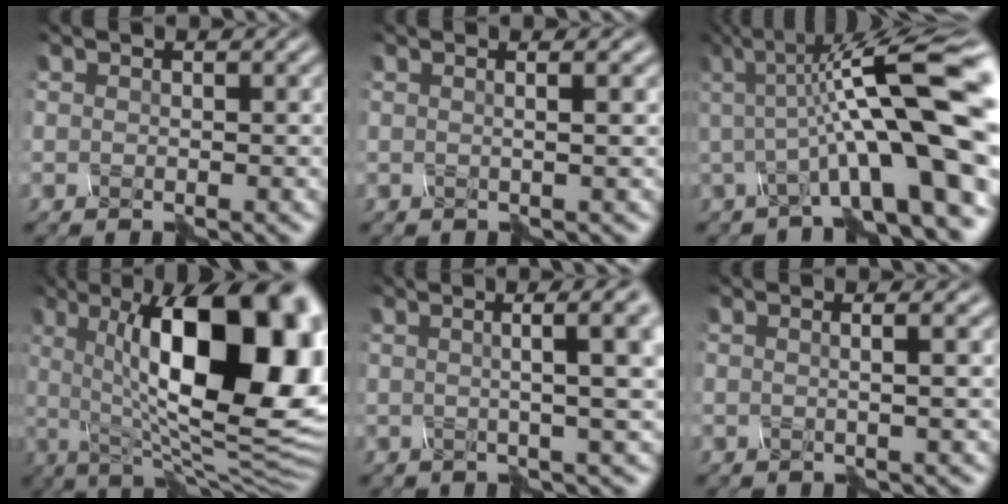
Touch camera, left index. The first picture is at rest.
{"total": 3.2, "force": [1.0, 1.3, 2.8], "torque": [-0.028, 0.035, -0.009]}
{"total": 11.6, "force": [-1.0, 2.1, 11.3], "torque": [-0.185, 0.031, -0.006]}
{"total": 17.6, "force": [2.6, 7.5, 15.7], "torque": [-0.216, 0.020, 0.057]}
{"total": 7.7, "force": [1.6, 1.8, 7.3], "torque": [-0.064, 0.039, 0.023]}
{"total": 3.5, "force": [0.9, 1.4, 3.1], "torque": [-0.033, 0.036, -0.008]}